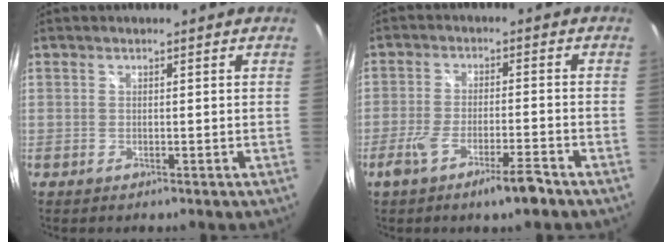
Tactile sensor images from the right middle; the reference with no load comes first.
{"total": 7.6, "force": [-5.1, 1.0, 5.5], "torque": [-0.116, -0.010, -0.089]}